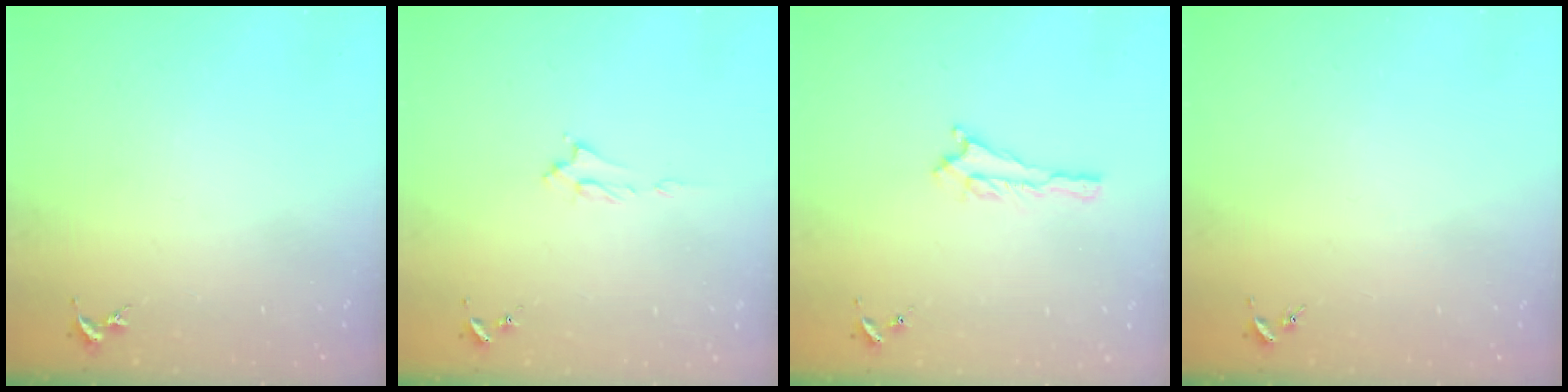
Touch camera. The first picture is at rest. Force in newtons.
{"total": 1.6, "press": 1.6, "slide": 0.2}
{"total": 1.5, "press": 1.4, "slide": 0.2}
{"total": 0.0}